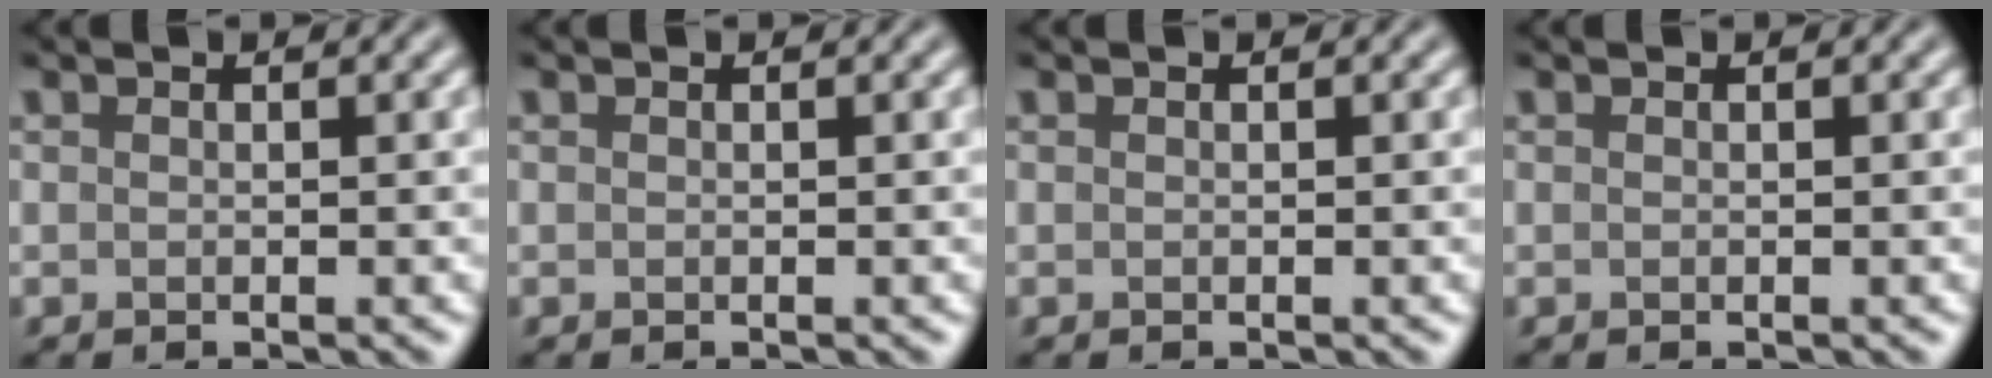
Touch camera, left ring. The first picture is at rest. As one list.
[{"total": 0.0}, {"total": 0.0}, {"total": 0.0}]